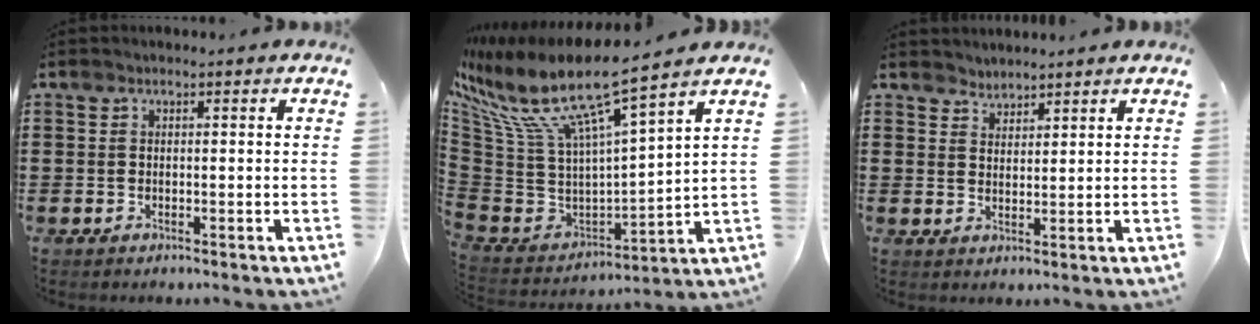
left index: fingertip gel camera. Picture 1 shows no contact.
{"total": 11.6, "force": [7.8, 1.3, 8.5], "torque": [-0.199, -0.065, 0.121]}
{"total": 2.3, "force": [2.2, 0.4, -0.5], "torque": [0.003, -0.003, 0.044]}